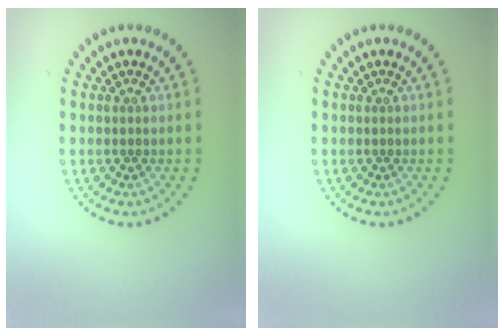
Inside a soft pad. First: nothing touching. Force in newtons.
{"total": 0.0}